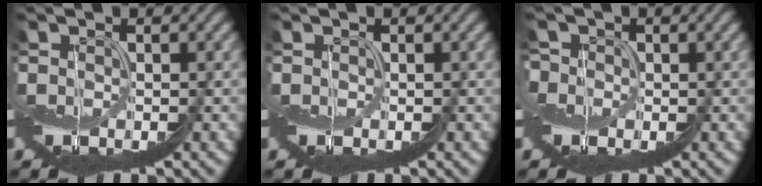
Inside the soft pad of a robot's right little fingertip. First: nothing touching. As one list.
[{"total": 0.0}, {"total": 3.0, "force": [0.2, 2.9, 0.9], "torque": [-0.014, 0.024, -0.033]}]